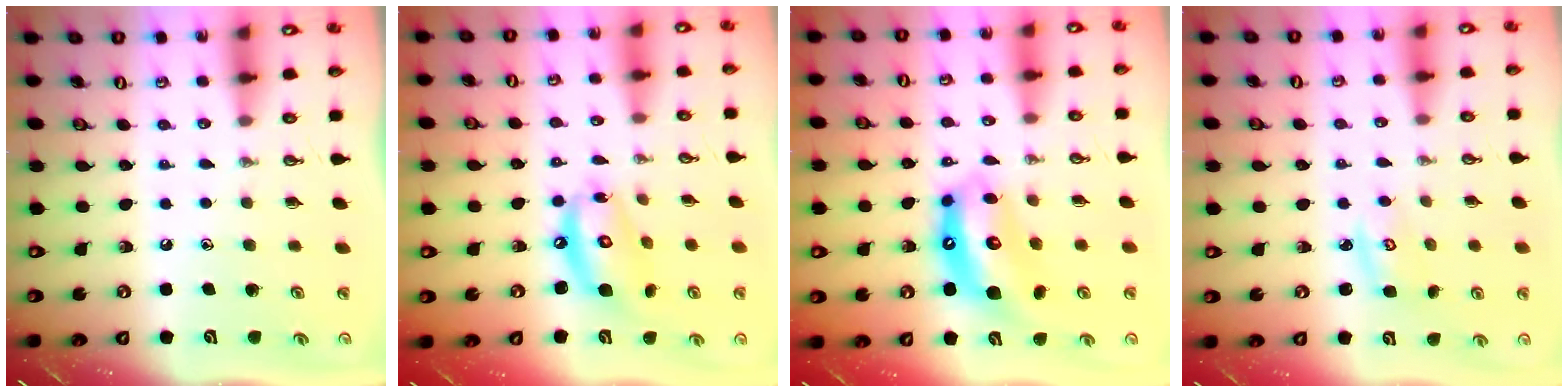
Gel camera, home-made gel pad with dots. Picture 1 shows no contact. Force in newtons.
{"total": 12.3, "press": 12.3, "slide": 1.2}
{"total": 12.1, "press": 12.1, "slide": 1.2}
{"total": 2.8, "press": 2.8, "slide": 0.2}